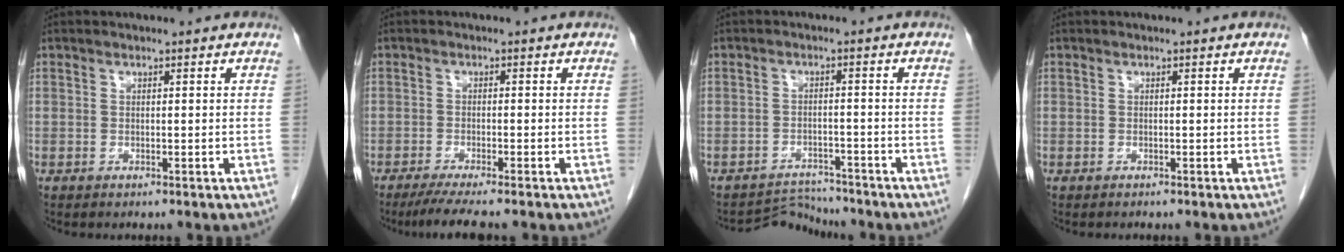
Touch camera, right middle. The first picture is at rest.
{"total": 5.2, "force": [-4.2, -0.4, 3.0], "torque": [-0.046, -0.014, -0.070]}
{"total": 4.1, "force": [-3.7, 0.3, -1.6], "torque": [0.033, 0.005, -0.056]}
{"total": 0.0}